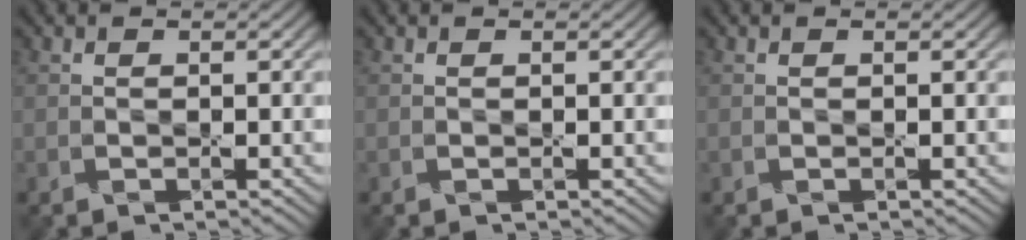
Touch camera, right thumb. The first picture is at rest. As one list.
[{"total": 0.0}, {"total": 0.0}]